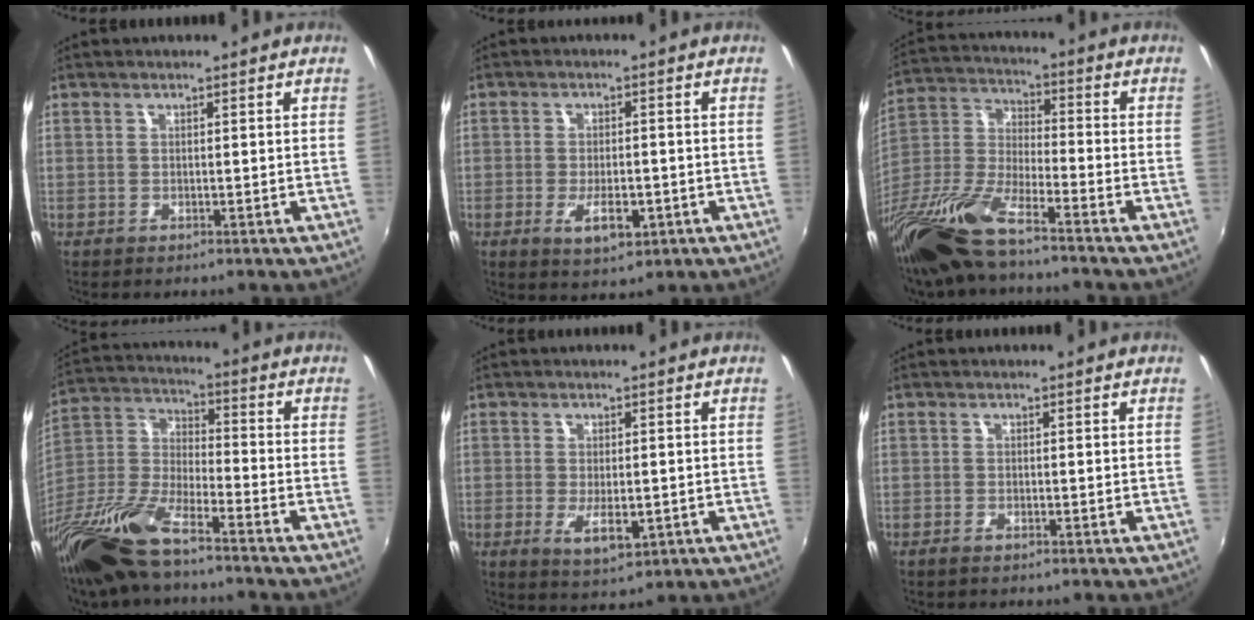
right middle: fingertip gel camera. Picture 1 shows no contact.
{"total": 6.1, "force": [-2.3, 2.8, 5.0], "torque": [-0.102, -0.013, -0.034]}
{"total": 17.8, "force": [-13.1, 3.8, 11.5], "torque": [-0.249, -0.030, -0.267]}
{"total": 18.9, "force": [-13.5, 5.3, 12.1], "torque": [-0.262, -0.025, -0.271]}
{"total": 5.6, "force": [-1.5, 2.4, 4.8], "torque": [-0.090, -0.016, -0.021]}
{"total": 1.1, "force": [-0.9, 0.1, 0.7], "torque": [-0.015, -0.003, -0.019]}